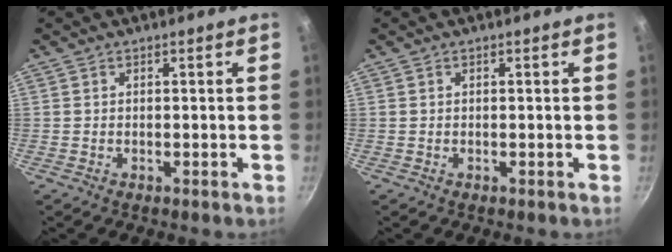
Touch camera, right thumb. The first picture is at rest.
{"total": 0.0}